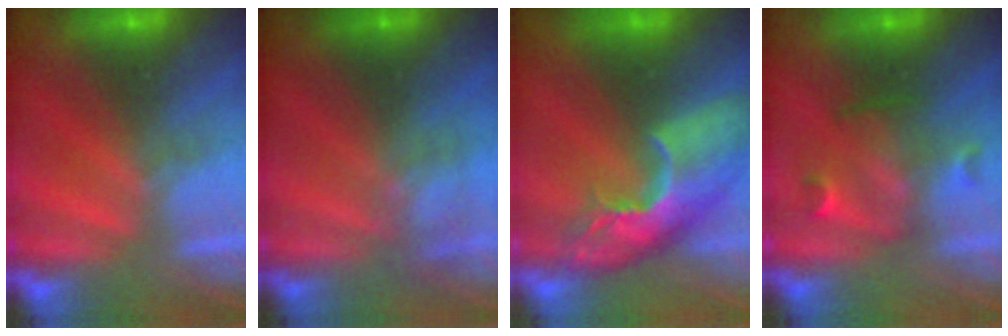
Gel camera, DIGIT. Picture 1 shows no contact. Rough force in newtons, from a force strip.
{"total": 2.4}
{"total": 9.3}
{"total": 3.0}